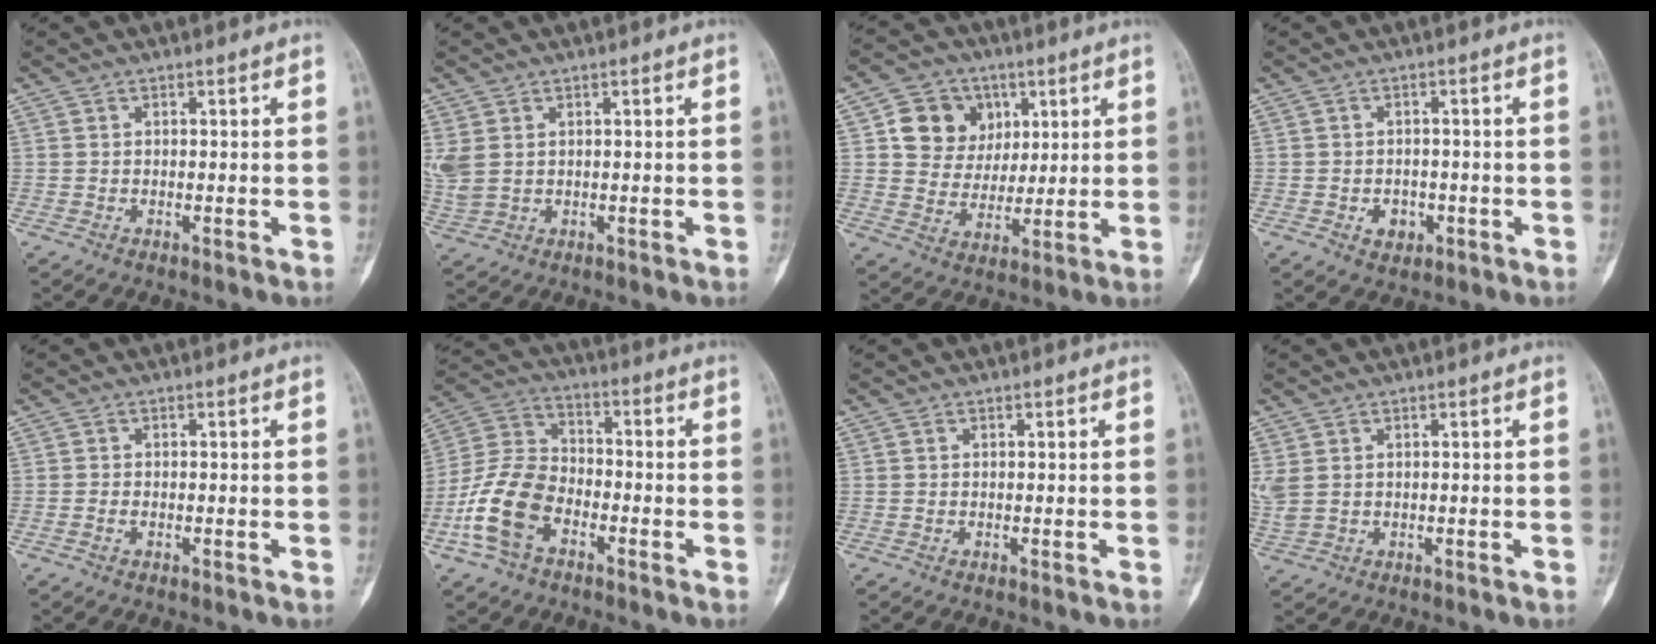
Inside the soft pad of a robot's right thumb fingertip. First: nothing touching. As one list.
[{"total": 4.8, "force": [1.2, 3.4, 3.2], "torque": [-0.089, 0.001, 0.037]}, {"total": 11.3, "force": [3.8, 9.8, 4.1], "torque": [-0.026, -0.009, 0.068]}, {"total": 3.5, "force": [-1.3, 2.7, 1.7], "torque": [-0.008, 0.007, -0.012]}, {"total": 0.9, "force": [-0.4, 0.6, 0.6], "torque": [-0.012, 0.004, -0.008]}, {"total": 13.5, "force": [-5.6, 8.5, 8.8], "torque": [-0.182, 0.034, -0.115]}, {"total": 0.0}, {"total": 3.6, "force": [1.0, 2.5, 2.4], "torque": [-0.070, 0.003, 0.029]}]